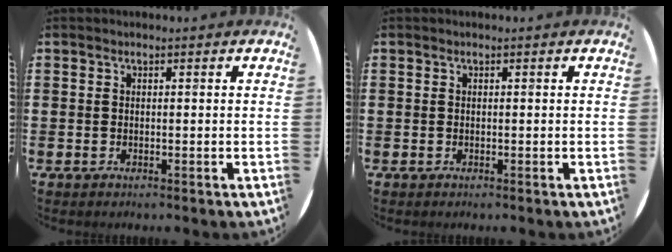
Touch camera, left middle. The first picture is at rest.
{"total": 0.0}